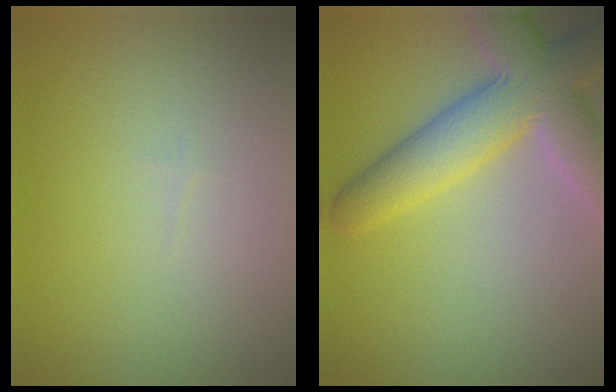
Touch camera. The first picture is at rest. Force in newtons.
{"total": 7.8, "press": 7.8, "slide": 0.5}